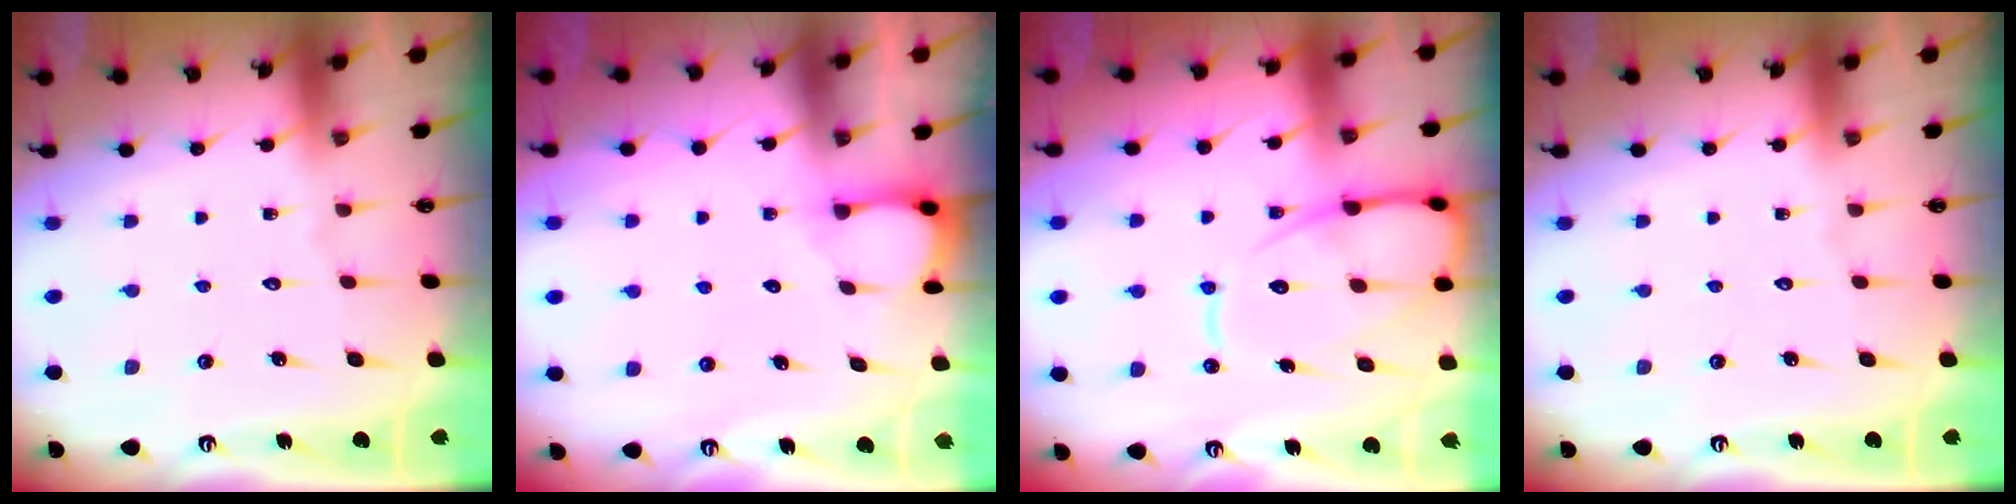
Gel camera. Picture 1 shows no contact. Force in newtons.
{"total": 2.3, "press": 2.3, "slide": 0.3}
{"total": 13.0, "press": 12.9, "slide": 1.3}
{"total": 0.0}